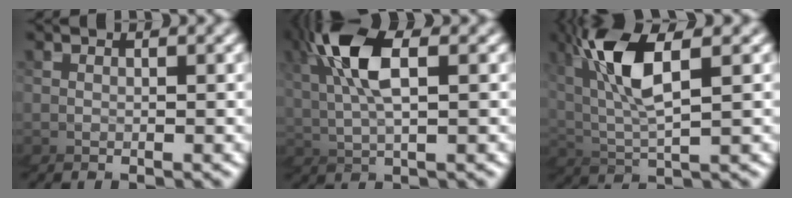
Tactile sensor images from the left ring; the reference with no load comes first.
{"total": 5.4, "force": [2.0, 1.6, 4.8], "torque": [-0.144, 0.009, 0.033]}
{"total": 7.1, "force": [3.8, 2.1, 5.7], "torque": [-0.171, 0.029, 0.057]}